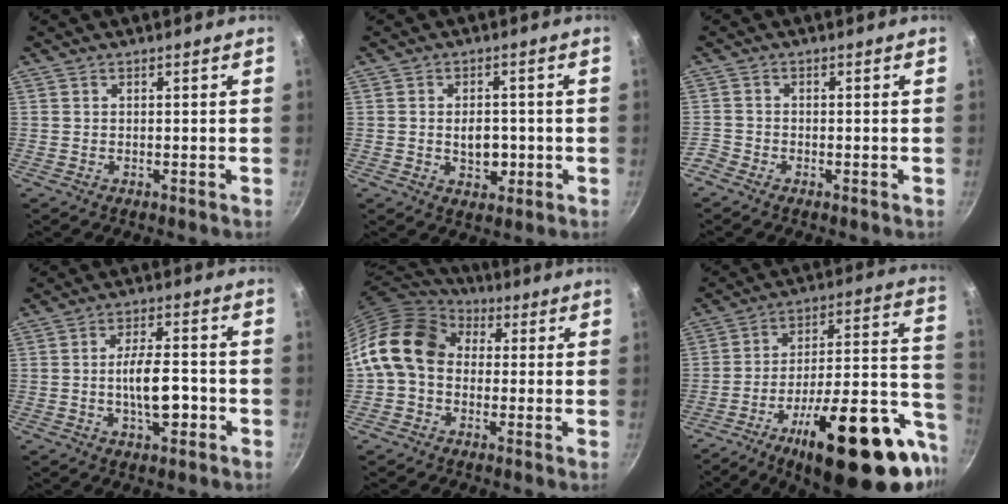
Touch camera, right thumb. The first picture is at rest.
{"total": 5.7, "force": [-0.7, 4.0, 4.0], "torque": [-0.039, 0.003, -0.008]}
{"total": 2.2, "force": [-1.7, 1.3, 0.7], "torque": [-0.021, 0.012, -0.039]}
{"total": 8.9, "force": [-2.2, 3.8, 7.7], "torque": [-0.111, 0.023, -0.037]}
{"total": 14.5, "force": [1.3, 11.3, 9.0], "torque": [-0.138, 0.029, 0.004]}
{"total": 30.5, "force": [-11.1, 10.9, 26.2], "torque": [-0.338, 0.048, -0.160]}